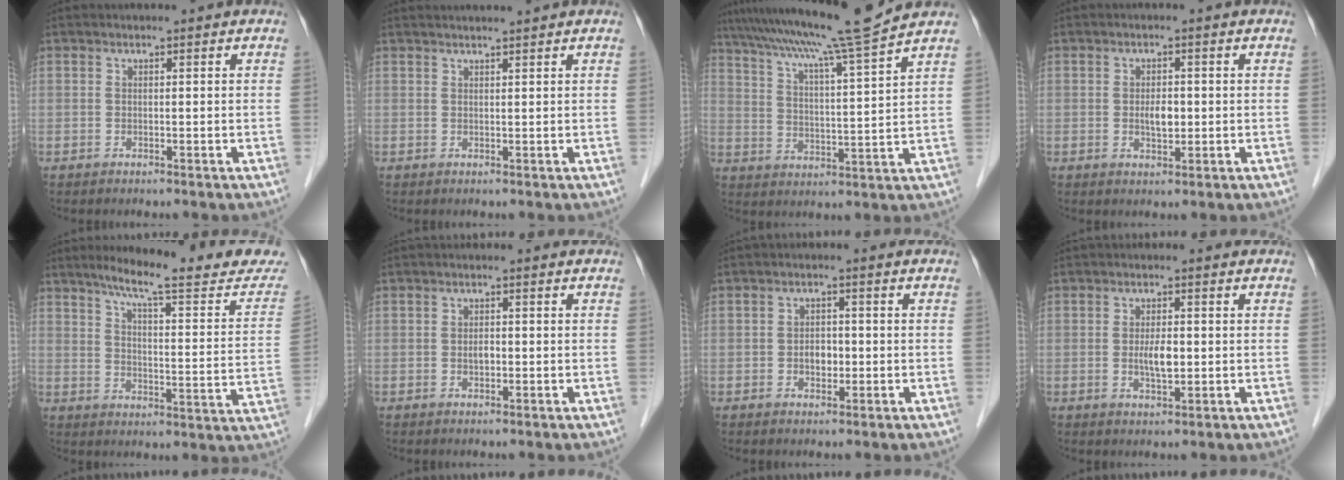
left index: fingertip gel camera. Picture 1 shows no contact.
{"total": 3.7, "force": [3.4, -0.5, 1.3], "torque": [-0.013, 0.022, 0.049]}
{"total": 14.1, "force": [12.2, -2.6, 6.6], "torque": [-0.118, -0.015, 0.188]}
{"total": 2.7, "force": [-0.2, 1.2, 2.3], "torque": [-0.042, -0.001, -0.002]}
{"total": 19.4, "force": [16.6, 1.4, 9.9], "torque": [-0.128, -0.040, 0.211]}
{"total": 1.4, "force": [-0.3, 0.7, 1.1], "torque": [-0.020, 0.001, -0.005]}
{"total": 2.7, "force": [-0.7, 1.8, 1.9], "torque": [-0.030, 0.005, -0.009]}
{"total": 3.3, "force": [-0.3, 1.0, 3.2], "torque": [-0.061, -0.003, -0.003]}